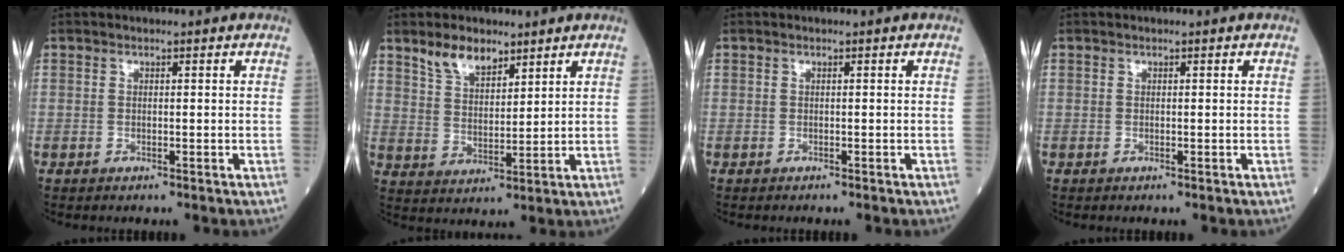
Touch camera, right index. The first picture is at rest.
{"total": 6.1, "force": [4.6, 2.6, 3.1], "torque": [-0.063, 0.004, 0.095]}
{"total": 0.0}
{"total": 0.0}